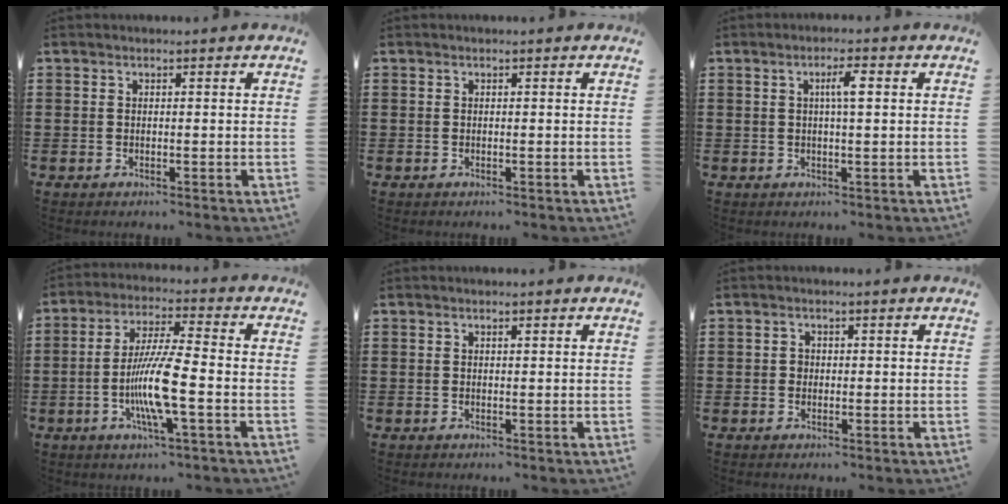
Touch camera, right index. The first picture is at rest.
{"total": 0.0}
{"total": 3.2, "force": [0.6, 0.6, 3.1], "torque": [-0.061, 0.005, 0.007]}
{"total": 9.5, "force": [-2.5, 1.2, 9.1], "torque": [-0.186, -0.013, -0.052]}
{"total": 0.5, "force": [0.2, 0.2, 0.4], "torque": [-0.010, 0.001, 0.005]}
{"total": 1.1, "force": [0.0, 1.0, 0.5], "torque": [-0.012, 0.005, -0.001]}